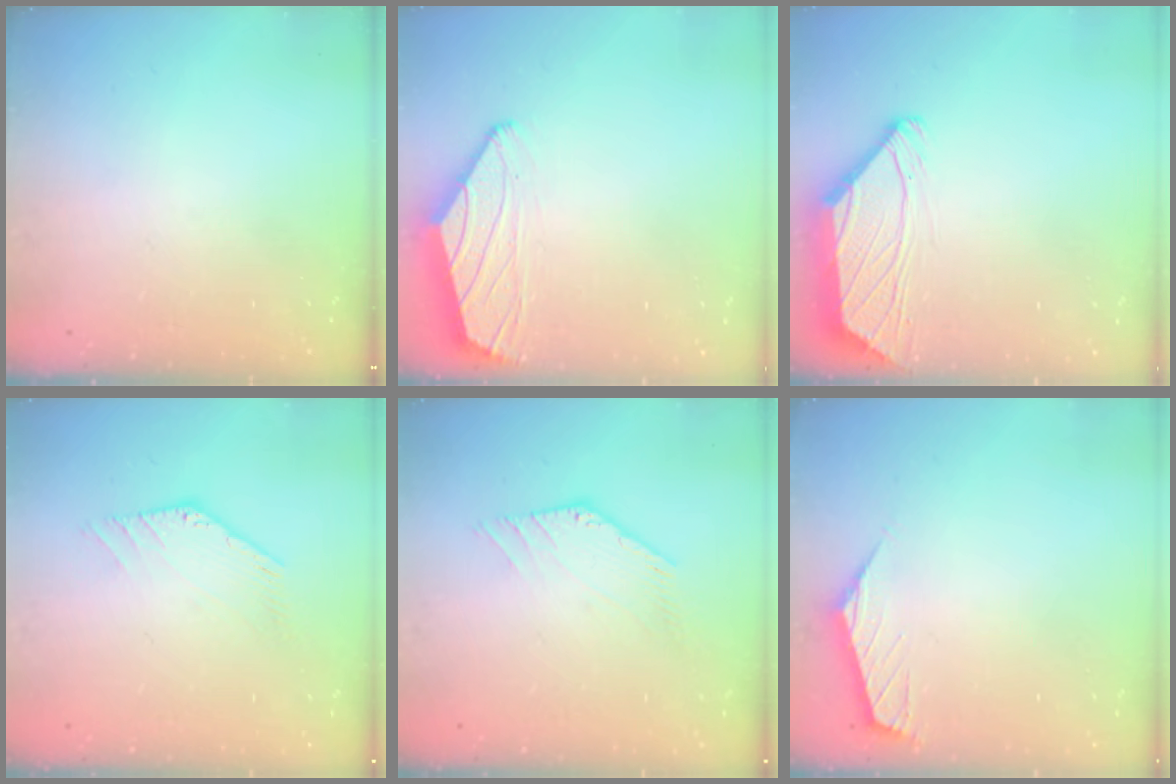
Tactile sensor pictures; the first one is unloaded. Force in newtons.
{"total": 0.8, "press": 0.6, "slide": 0.5}
{"total": 1.6, "press": 1.5, "slide": 0.6}
{"total": 0.0}
{"total": 1.0, "press": 1.0, "slide": 0.3}
{"total": 0.7, "press": 0.6, "slide": 0.5}